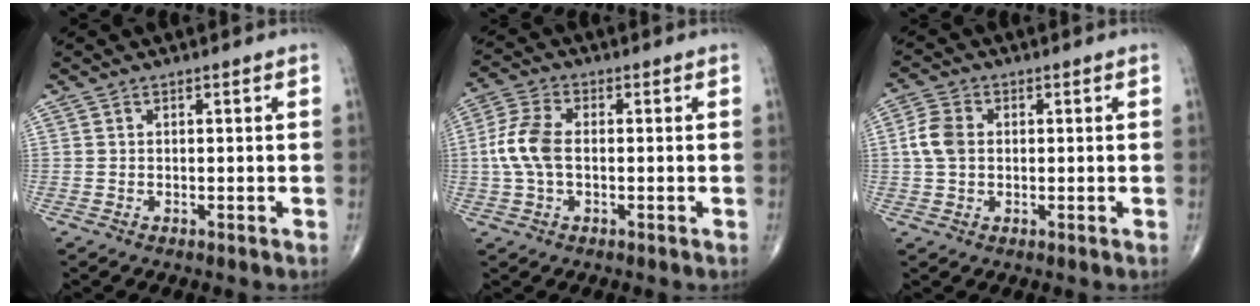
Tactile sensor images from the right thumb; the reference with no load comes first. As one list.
[{"total": 7.6, "force": [-0.2, 4.4, 6.3], "torque": [-0.147, 0.017, -0.010]}, {"total": 5.2, "force": [0.4, 3.8, 3.5], "torque": [-0.075, 0.009, 0.002]}]